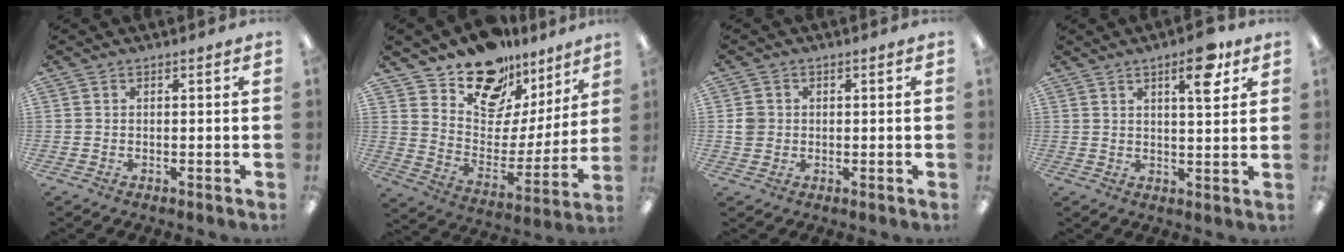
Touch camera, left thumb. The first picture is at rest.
{"total": 15.3, "force": [11.9, 8.6, 4.4], "torque": [-0.090, -0.096, 0.217]}
{"total": 3.2, "force": [0.3, 3.1, 0.8], "torque": [-0.010, 0.002, 0.003]}
{"total": 8.9, "force": [5.1, 2.9, 6.7], "torque": [-0.086, -0.020, 0.077]}